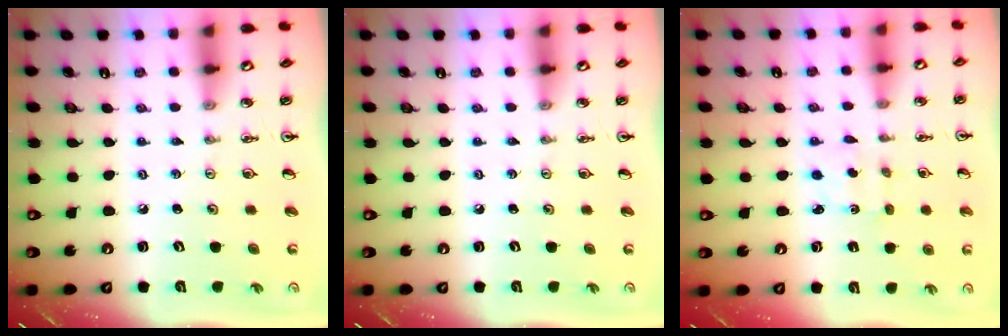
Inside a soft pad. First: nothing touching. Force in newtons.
{"total": 0.0}
{"total": 2.8, "press": 2.8, "slide": 0.5}